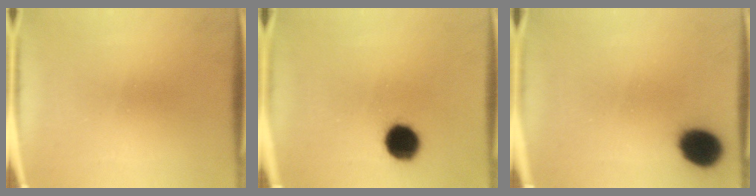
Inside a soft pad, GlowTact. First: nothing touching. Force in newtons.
{"total": 10.3}
{"total": 10.3}